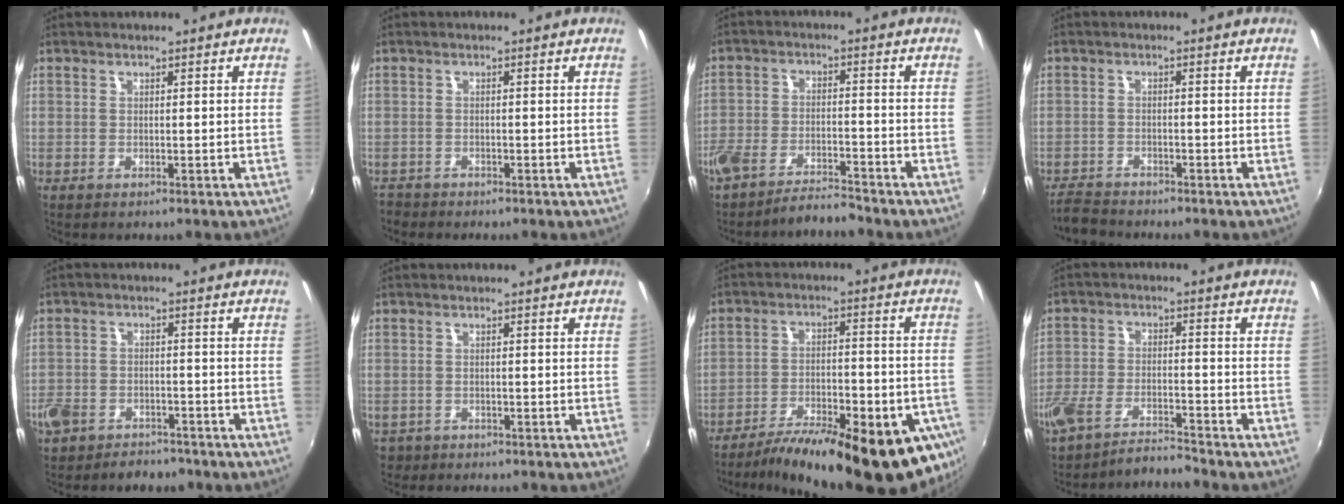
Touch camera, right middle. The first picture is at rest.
{"total": 2.2, "force": [-2.0, 0.9, 0.0], "torque": [-0.010, -0.007, -0.040]}
{"total": 6.9, "force": [-6.3, 1.3, 2.3], "torque": [-0.065, 0.001, -0.112]}
{"total": 4.1, "force": [-4.0, 0.7, 0.4], "torque": [-0.028, -0.014, -0.080]}
{"total": 10.3, "force": [-6.8, 6.8, 3.5], "torque": [-0.111, 0.010, -0.103]}
{"total": 2.9, "force": [-1.8, 2.2, 0.7], "torque": [-0.022, -0.008, -0.028]}
{"total": 27.2, "force": [-17.9, 8.2, 18.8], "torque": [-0.295, -0.048, -0.248]}
{"total": 6.5, "force": [-6.2, 0.6, 1.8], "torque": [-0.054, 0.006, -0.118]}